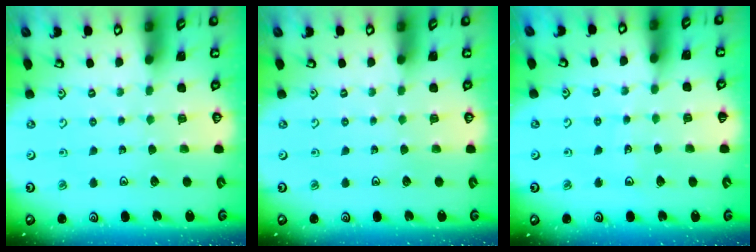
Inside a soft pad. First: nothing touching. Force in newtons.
{"total": 0.0}
{"total": 2.9, "press": 2.9, "slide": 0.3}